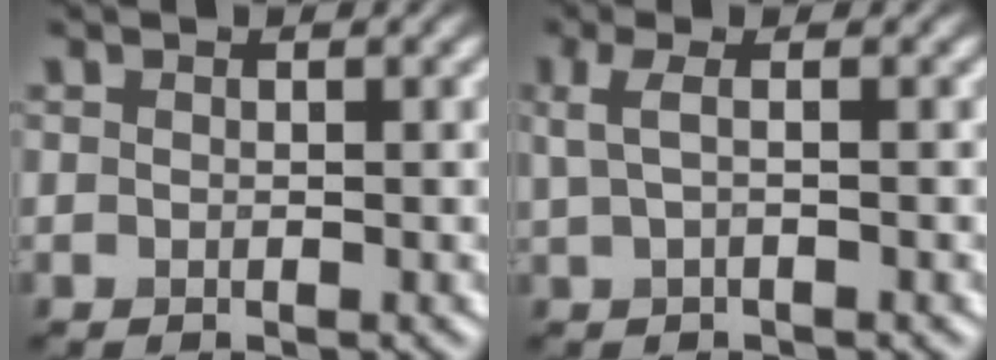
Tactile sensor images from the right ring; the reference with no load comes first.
{"total": 2.1, "force": [0.4, 0.6, 2.0], "torque": [-0.043, 0.004, 0.007]}